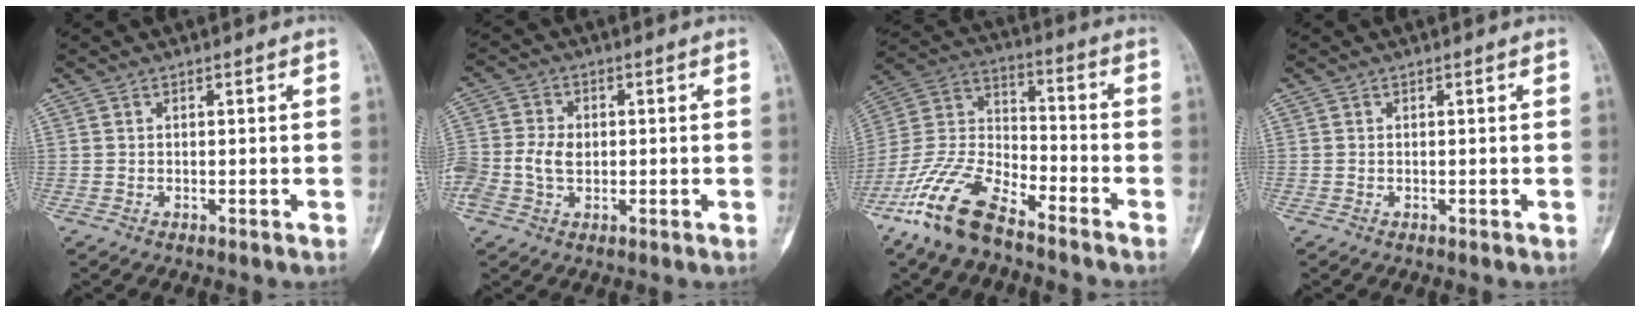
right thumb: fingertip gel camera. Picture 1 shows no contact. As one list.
[{"total": 7.8, "force": [-0.7, 5.7, 5.2], "torque": [-0.117, 0.013, -0.012]}, {"total": 15.8, "force": [-11.2, 5.9, 9.5], "torque": [-0.197, 0.055, -0.223]}, {"total": 0.0}]